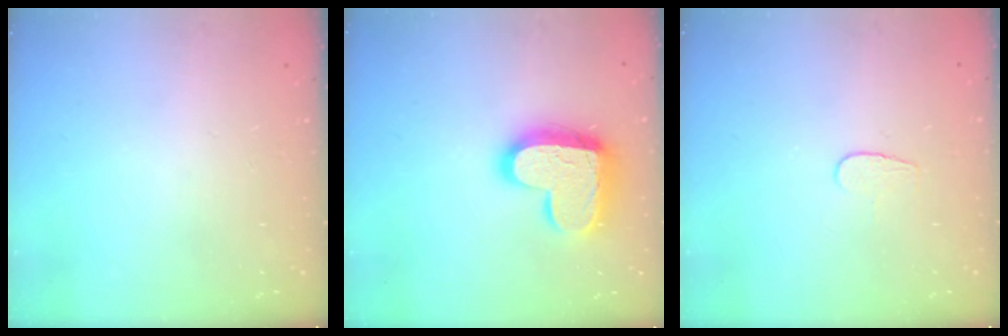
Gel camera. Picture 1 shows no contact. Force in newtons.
{"total": 17.1, "press": 17.0, "slide": 1.1}
{"total": 3.7, "press": 3.7, "slide": 0.3}